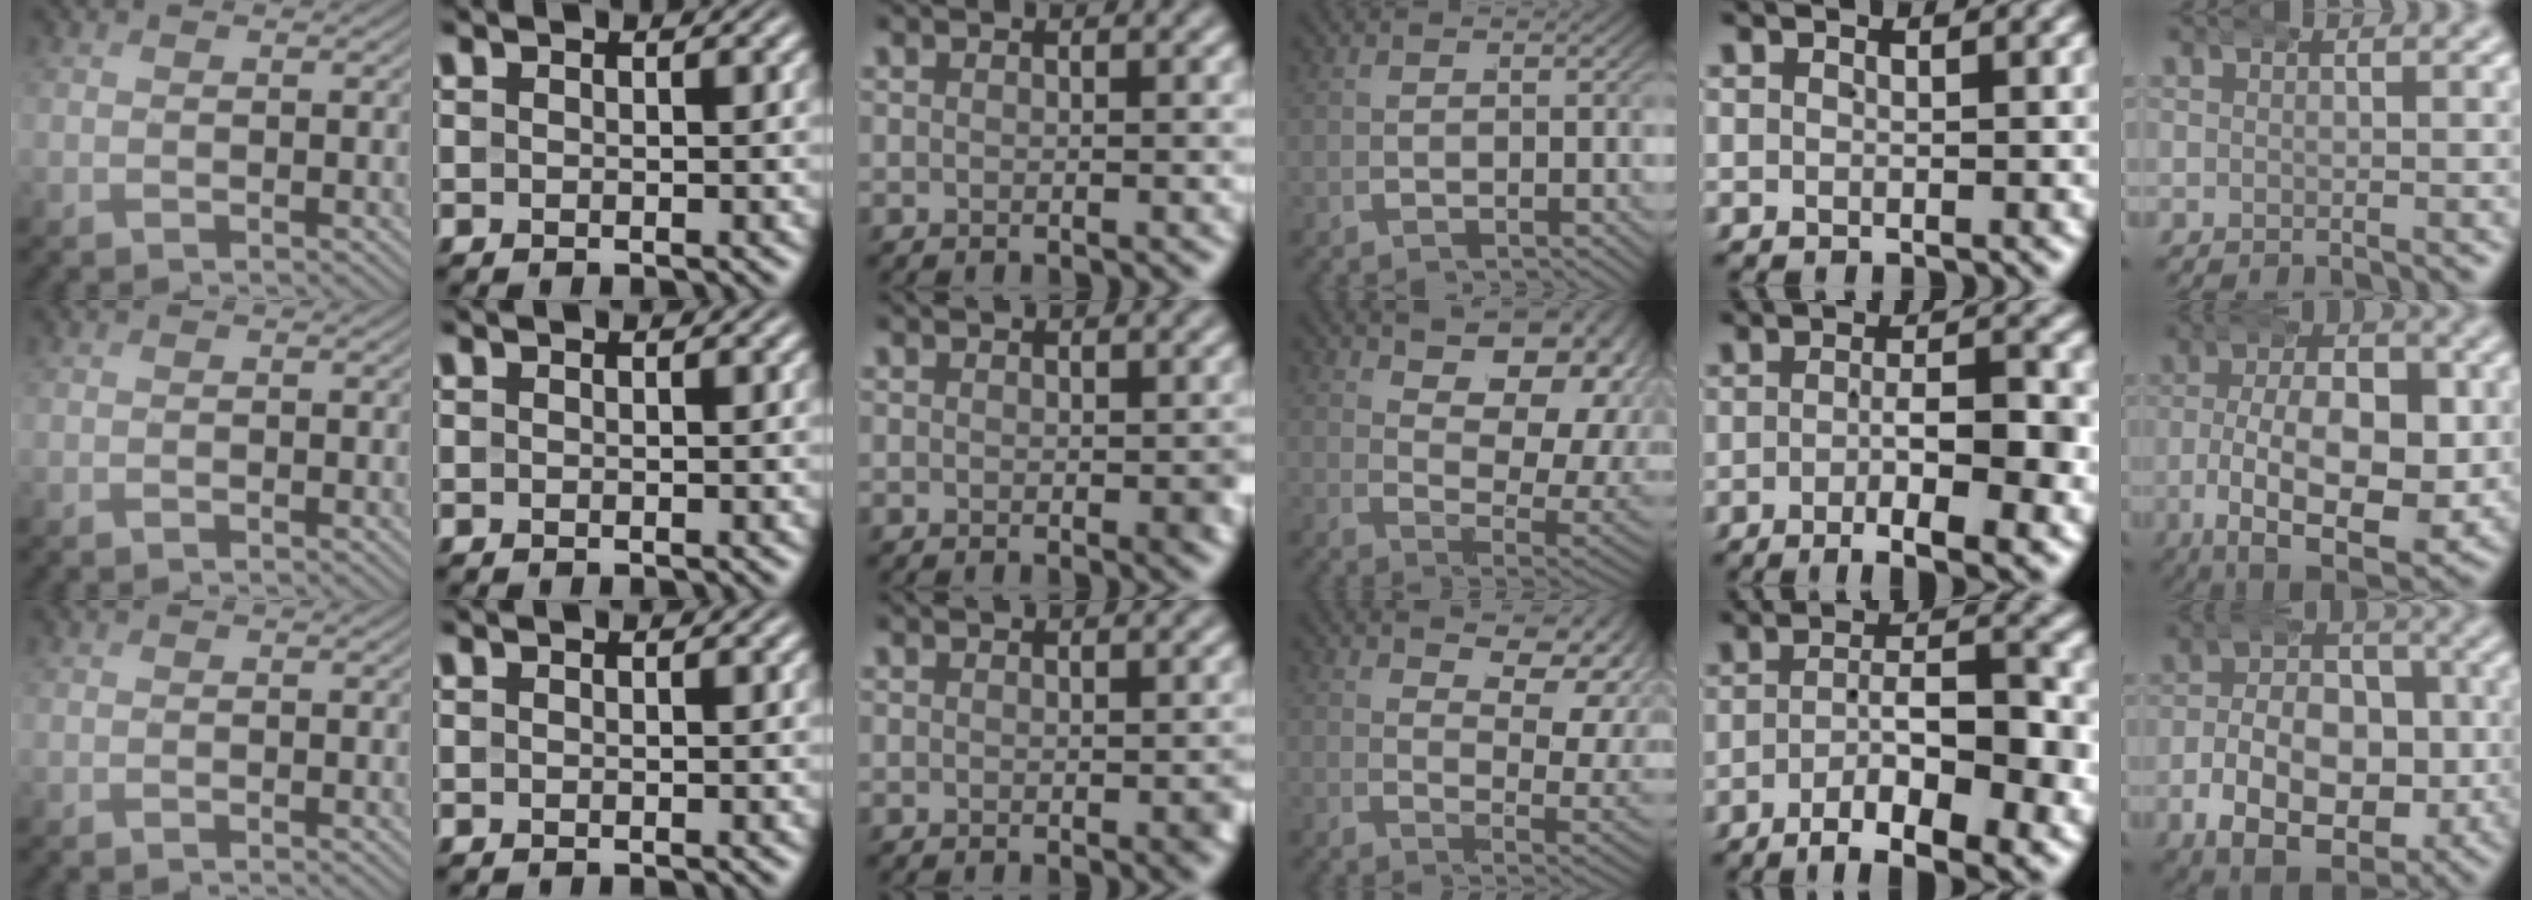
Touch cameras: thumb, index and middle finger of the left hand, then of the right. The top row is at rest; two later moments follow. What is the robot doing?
{"motion": "wrap", "object": "arm wrap"}